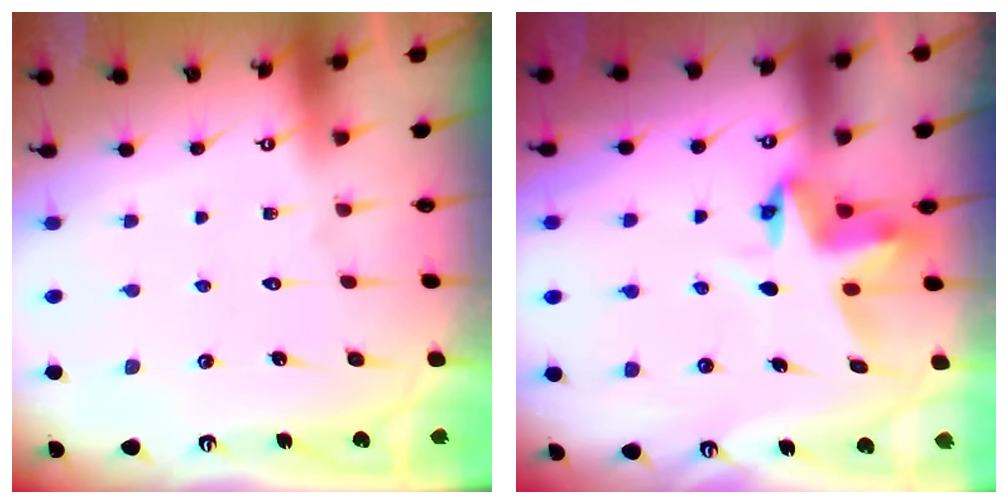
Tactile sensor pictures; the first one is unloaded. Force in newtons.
{"total": 5.2, "press": 5.1, "slide": 0.3}